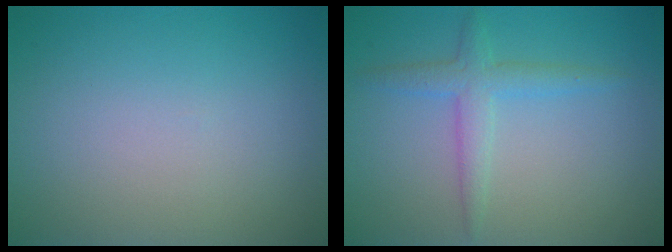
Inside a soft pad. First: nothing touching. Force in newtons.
{"total": 2.5, "press": 2.5, "slide": 0.1}